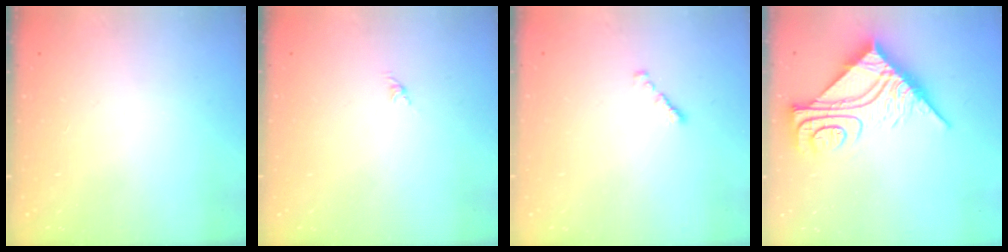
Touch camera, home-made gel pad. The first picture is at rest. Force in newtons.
{"total": 0.0}
{"total": 0.8, "press": 0.7, "slide": 0.4}
{"total": 14.7, "press": 14.7, "slide": 1.2}